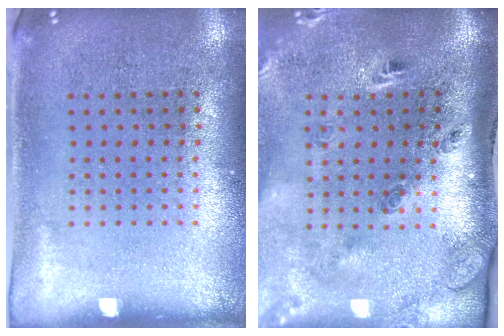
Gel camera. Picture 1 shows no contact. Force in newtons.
{"total": 3.1, "press": 2.0, "slide": 2.3}